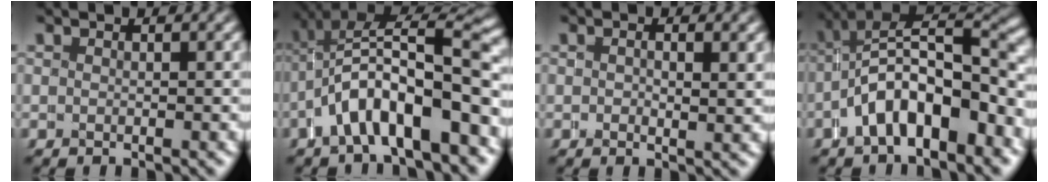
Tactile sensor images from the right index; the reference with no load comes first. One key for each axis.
{"total": 8.0, "fx": -1.2, "fy": 4.0, "fz": 6.8, "tx": -0.115, "ty": 0.000, "tz": -0.019}
{"total": 1.1, "fx": 0.4, "fy": -0.1, "fz": 1.0, "tx": -0.018, "ty": 0.001, "tz": 0.008}
{"total": 8.0, "fx": -1.5, "fy": 4.4, "fz": 6.6, "tx": -0.095, "ty": 0.005, "tz": -0.025}